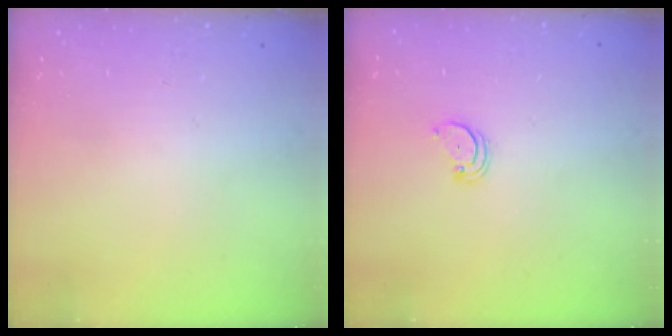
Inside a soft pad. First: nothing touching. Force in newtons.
{"total": 2.0, "press": 2.0, "slide": 0.2}